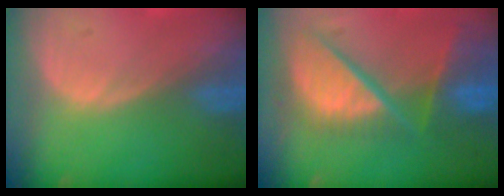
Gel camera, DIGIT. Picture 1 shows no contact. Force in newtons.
{"total": 12.0, "press": 9.8, "slide": 6.8}